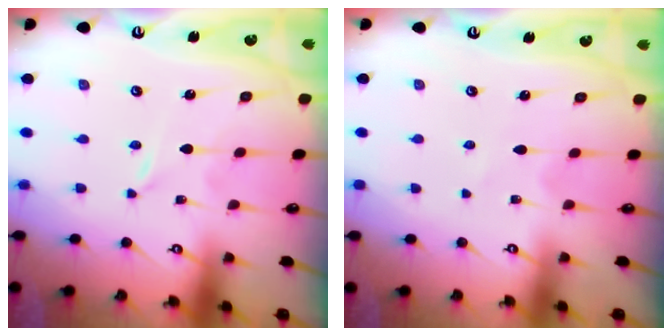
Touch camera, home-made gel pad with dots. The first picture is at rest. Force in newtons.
{"total": 2.3, "press": 2.3, "slide": 0.3}